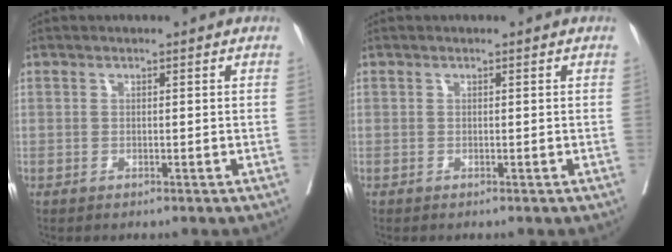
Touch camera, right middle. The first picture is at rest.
{"total": 0.0}